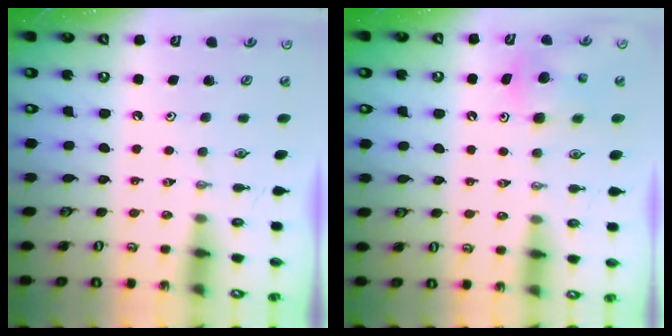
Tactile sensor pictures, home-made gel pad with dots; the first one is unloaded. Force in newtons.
{"total": 7.1, "press": 7.1, "slide": 0.8}